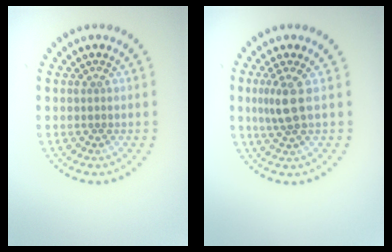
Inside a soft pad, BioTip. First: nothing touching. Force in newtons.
{"total": 2.3, "press": 1.8, "slide": 1.4}